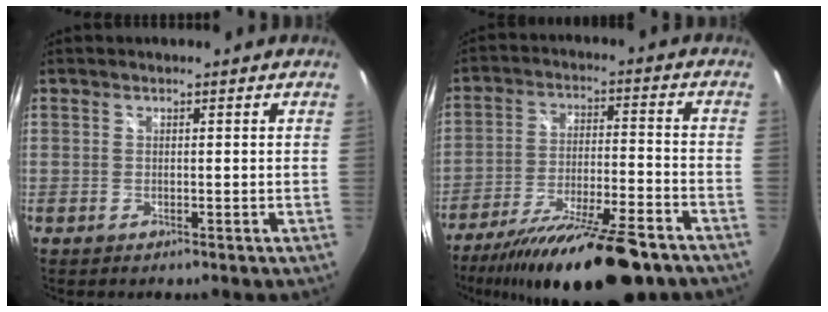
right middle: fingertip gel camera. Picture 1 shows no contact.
{"total": 21.6, "force": [-16.8, 3.7, 13.0], "torque": [-0.234, -0.048, -0.262]}